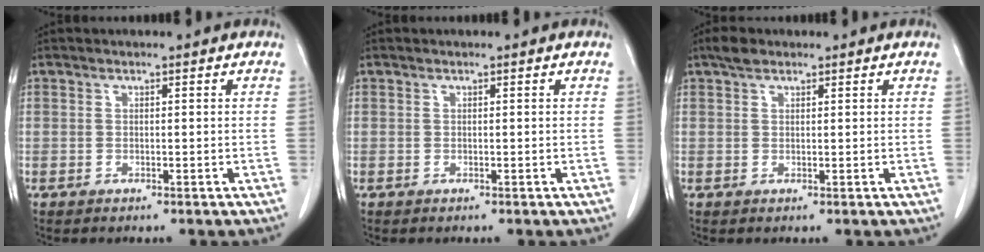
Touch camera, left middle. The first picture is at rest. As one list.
[{"total": 0.0}, {"total": 2.0, "force": [1.5, 1.0, 0.9], "torque": [-0.022, 0.010, 0.026]}]